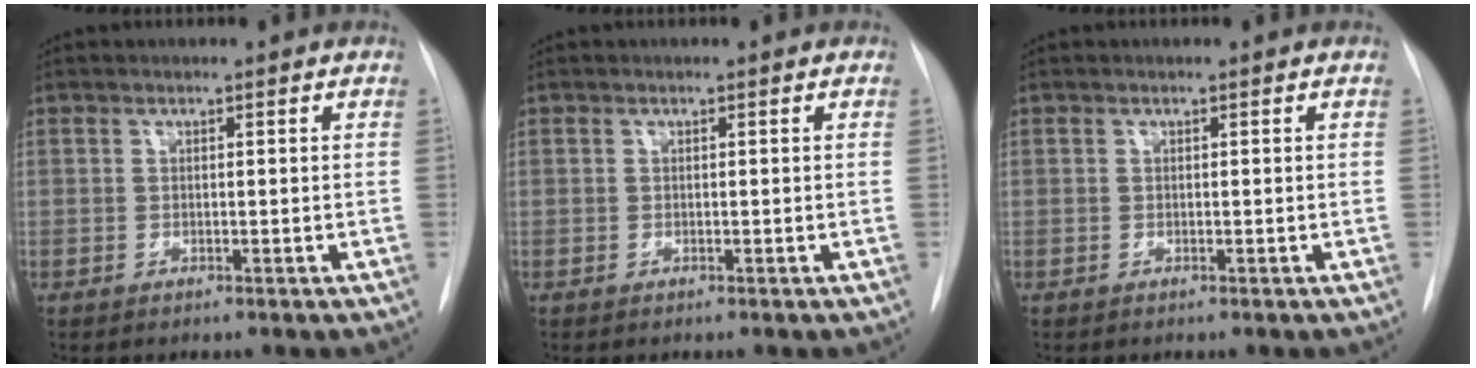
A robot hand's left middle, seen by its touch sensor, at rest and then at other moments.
{"total": 0.0}
{"total": 0.0}